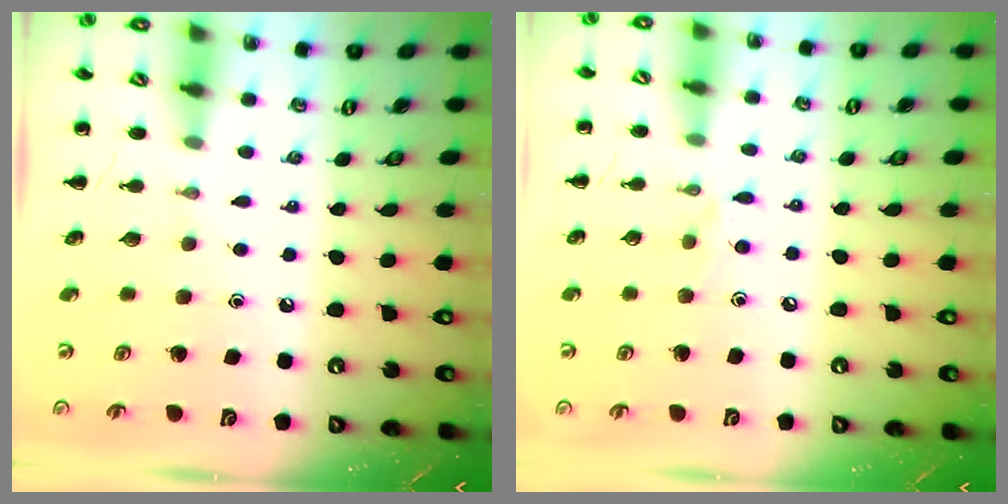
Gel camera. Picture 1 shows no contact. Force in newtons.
{"total": 6.0, "press": 5.7, "slide": 1.8}